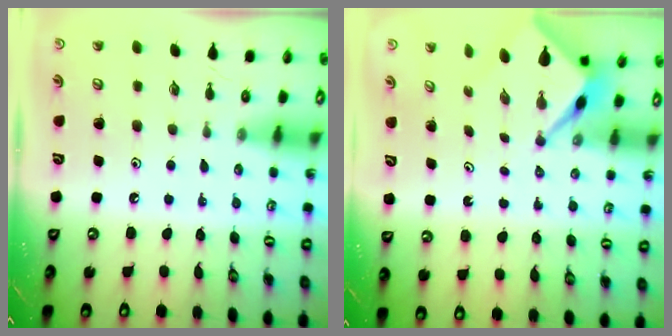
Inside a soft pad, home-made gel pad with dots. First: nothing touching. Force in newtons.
{"total": 3.1, "press": 3.1, "slide": 0.2}